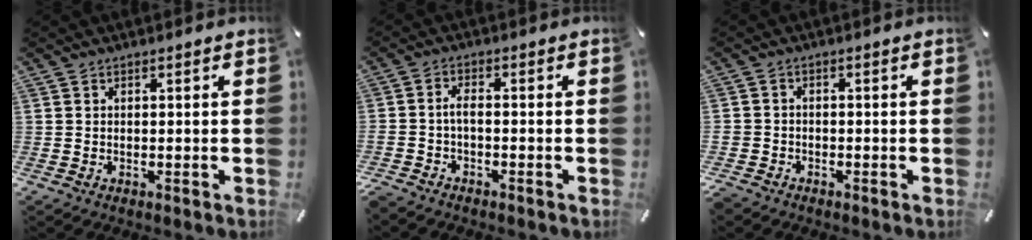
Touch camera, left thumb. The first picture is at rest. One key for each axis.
{"total": 3.0, "fx": -1.7, "fy": 1.0, "fz": 2.2, "tx": -0.062, "ty": 0.001, "tz": -0.039}
{"total": 2.3, "fx": -1.6, "fy": 1.6, "fz": 0.5, "tx": -0.014, "ty": 0.009, "tz": -0.036}